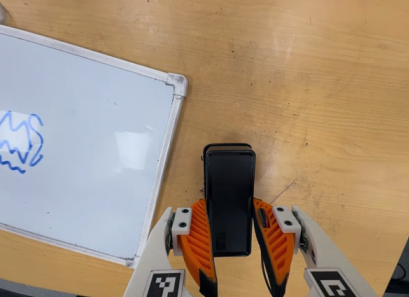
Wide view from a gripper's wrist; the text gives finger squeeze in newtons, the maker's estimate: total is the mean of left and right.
{"total": 5.2, "left": 3.9, "right": 6.5}